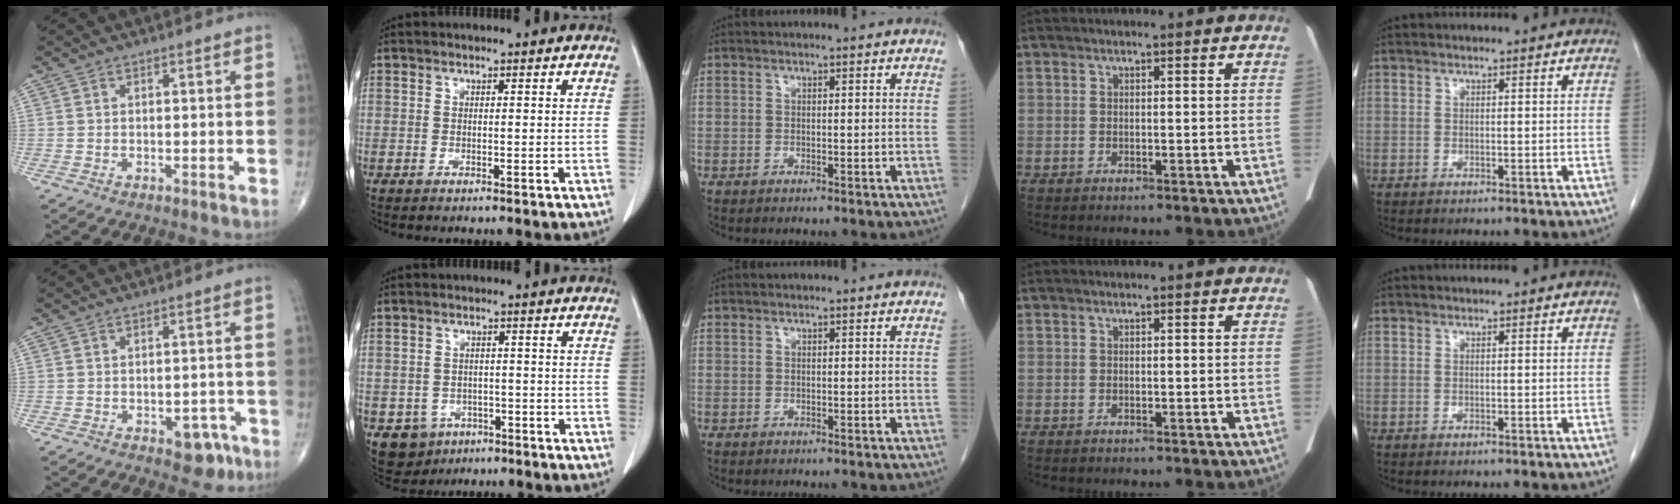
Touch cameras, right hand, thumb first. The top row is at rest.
{"thumb": {"total": 5.1, "force": [-2.6, 3.1, 3.2], "torque": [-0.016, 0.018, -0.029]}, "index": {"total": 5.5, "force": [-2.6, 4.8, 1.0], "torque": [-0.016, 0.007, -0.030]}}